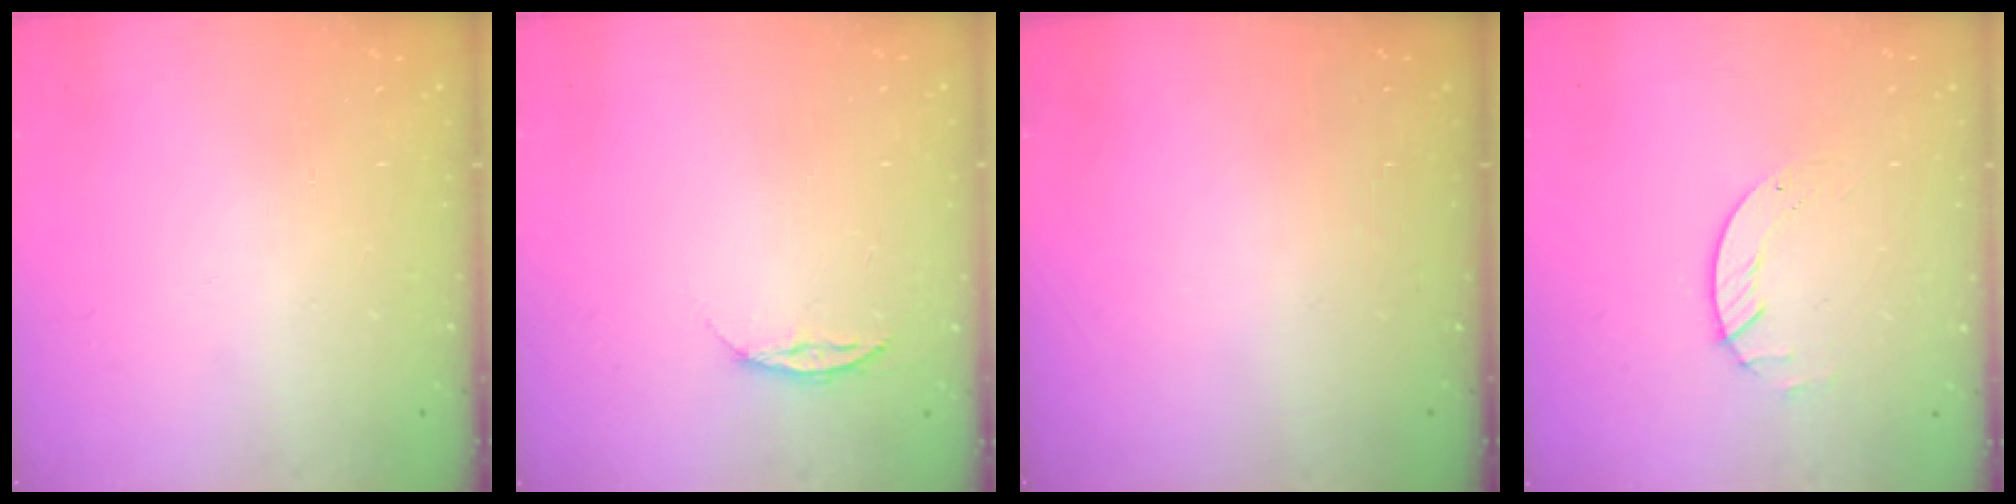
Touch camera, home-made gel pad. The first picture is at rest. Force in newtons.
{"total": 5.1, "press": 5.1, "slide": 0.7}
{"total": 0.0}
{"total": 2.7, "press": 2.7, "slide": 0.3}